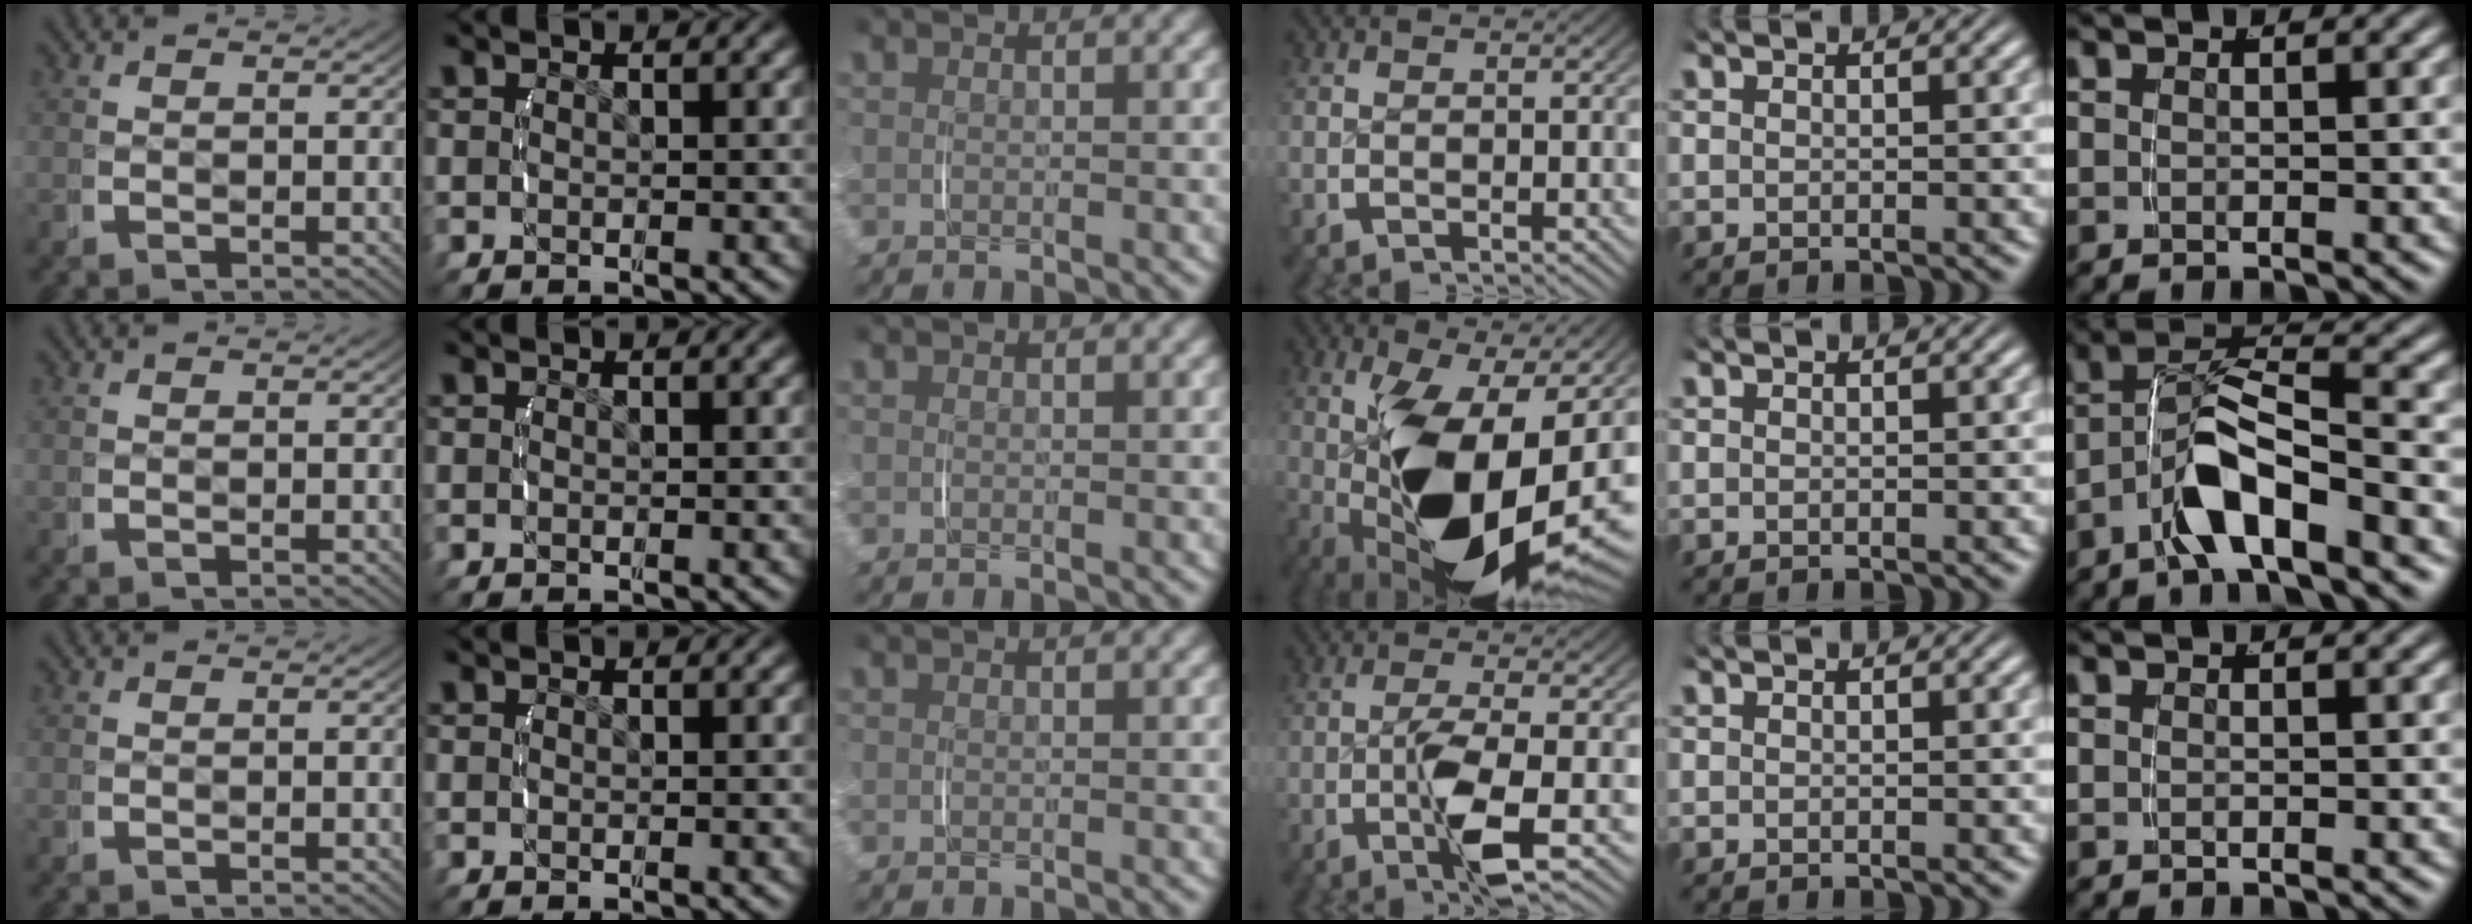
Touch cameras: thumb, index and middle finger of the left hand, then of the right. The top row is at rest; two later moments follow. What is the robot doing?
{"motion": "lift_and_place", "object": "jar lid"}